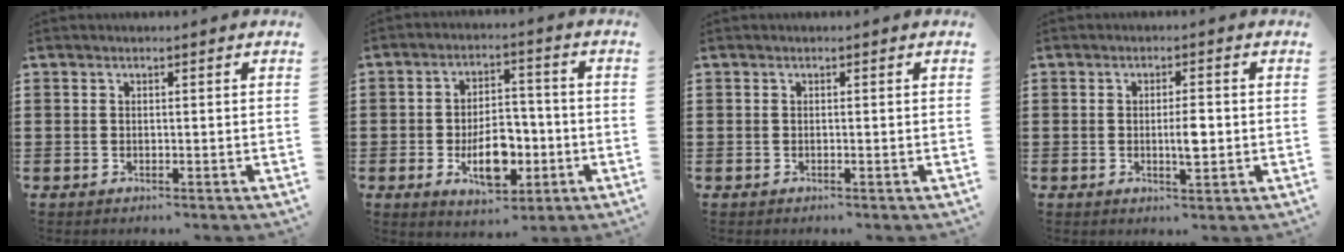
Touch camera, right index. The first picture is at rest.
{"total": 9.0, "force": [-2.6, 5.0, 7.0], "torque": [-0.104, 0.001, -0.047]}
{"total": 0.0}
{"total": 3.8, "force": [-0.3, 0.9, 3.7], "torque": [-0.057, -0.003, -0.008]}